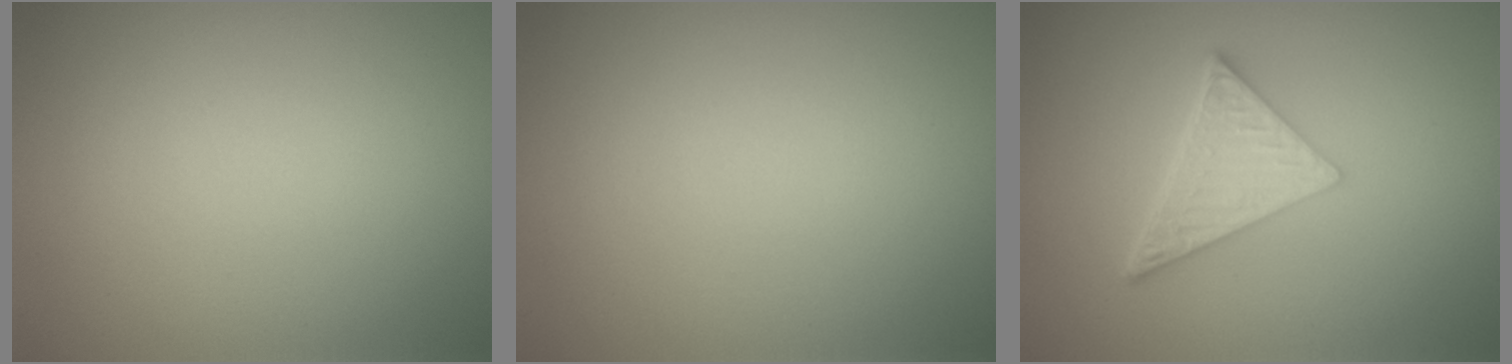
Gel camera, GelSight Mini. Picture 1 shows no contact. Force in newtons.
{"total": 0.0}
{"total": 5.0, "press": 3.6, "slide": 3.5}